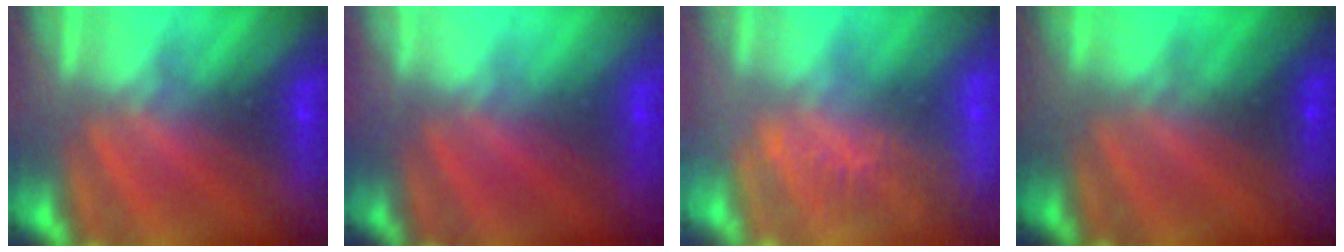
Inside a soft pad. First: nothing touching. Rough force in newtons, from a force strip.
{"total": 2.4}
{"total": 3.4}
{"total": 2.2}